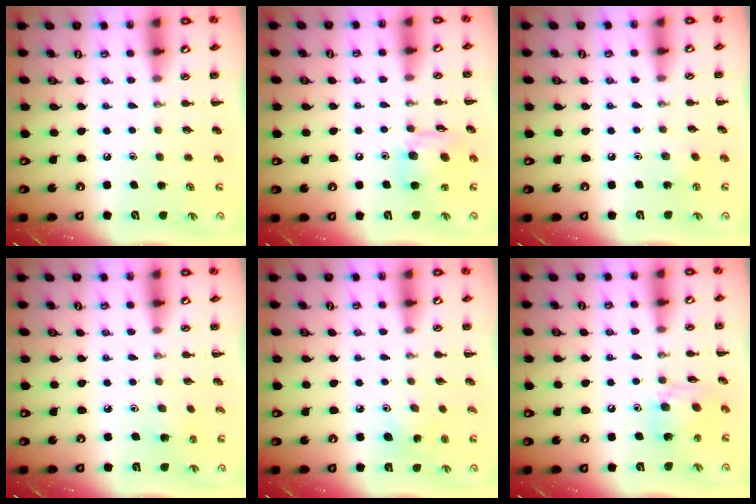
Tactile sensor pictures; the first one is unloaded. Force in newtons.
{"total": 11.7, "press": 11.4, "slide": 2.5}
{"total": 2.9, "press": 2.7, "slide": 0.8}
{"total": 1.9, "press": 1.8, "slide": 0.7}
{"total": 4.8, "press": 4.7, "slide": 1.1}
{"total": 8.8, "press": 8.8, "slide": 0.6}